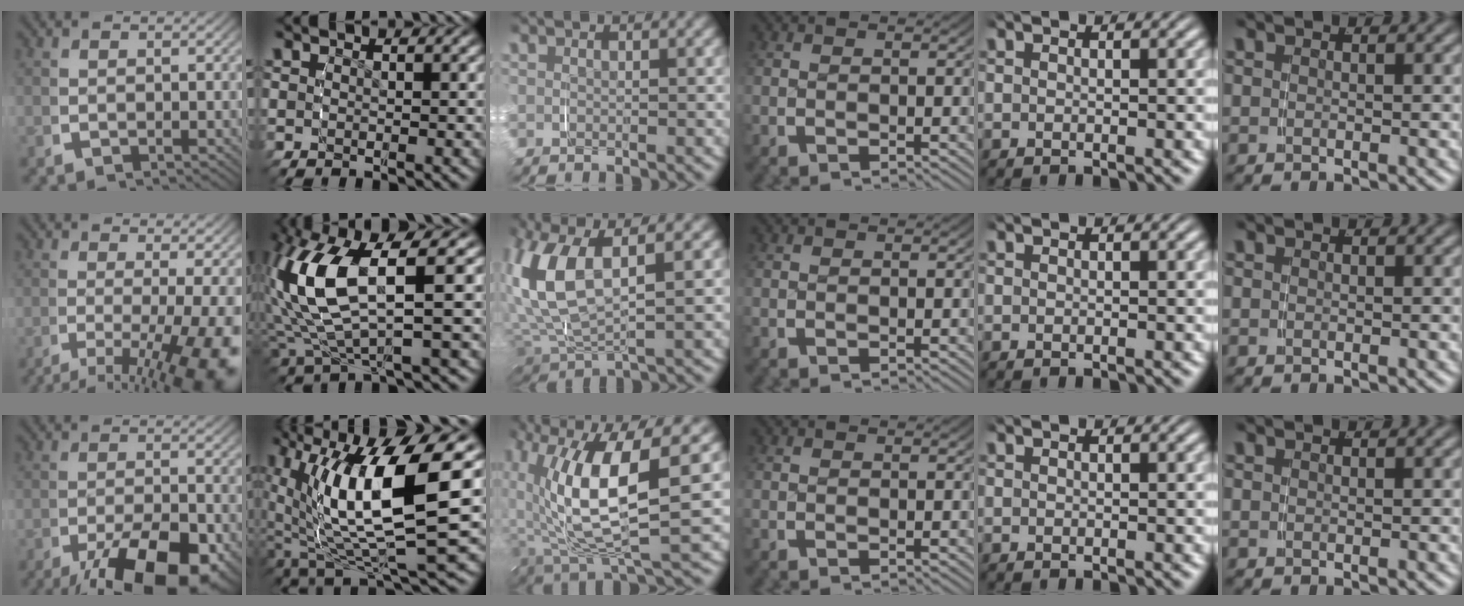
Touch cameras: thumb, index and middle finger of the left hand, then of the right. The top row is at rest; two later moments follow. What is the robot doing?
{"motion": "grasp_and_lifting", "object": "pencil case"}